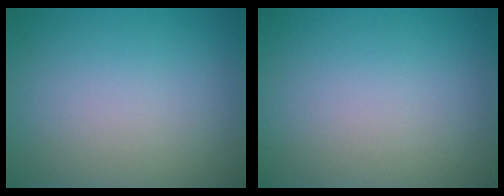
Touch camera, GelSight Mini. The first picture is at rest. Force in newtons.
{"total": 0.0}